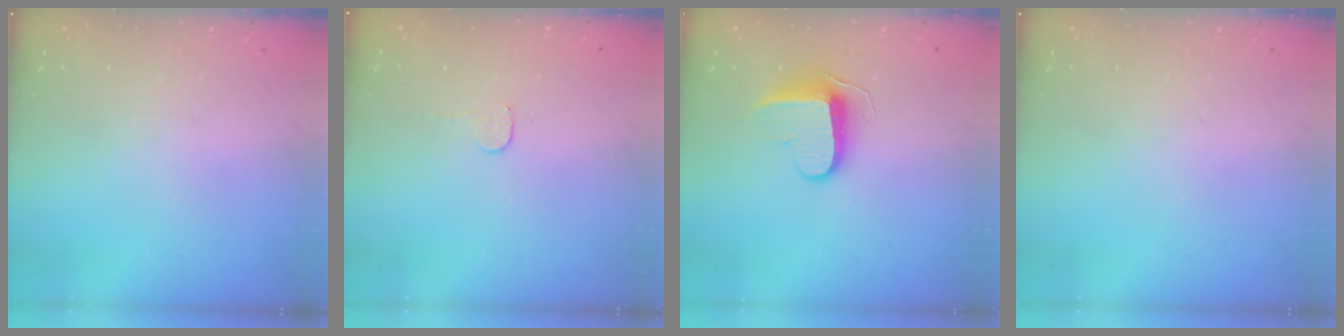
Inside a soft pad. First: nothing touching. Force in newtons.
{"total": 2.8, "press": 2.8, "slide": 0.2}
{"total": 9.5, "press": 9.5, "slide": 0.8}
{"total": 0.0}